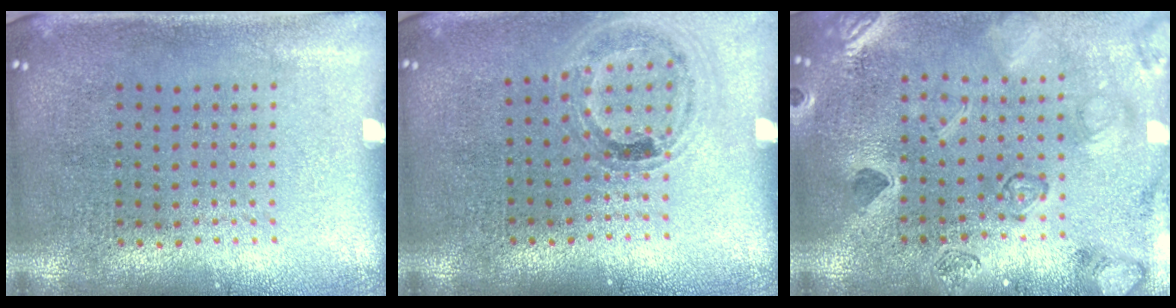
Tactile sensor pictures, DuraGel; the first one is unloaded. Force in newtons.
{"total": 0.9, "press": 0.9, "slide": 0.1}
{"total": 2.4, "press": 2.4, "slide": 0.4}